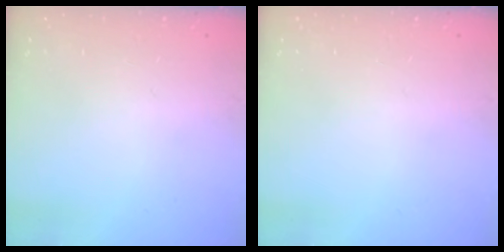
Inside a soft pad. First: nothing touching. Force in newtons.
{"total": 0.0}